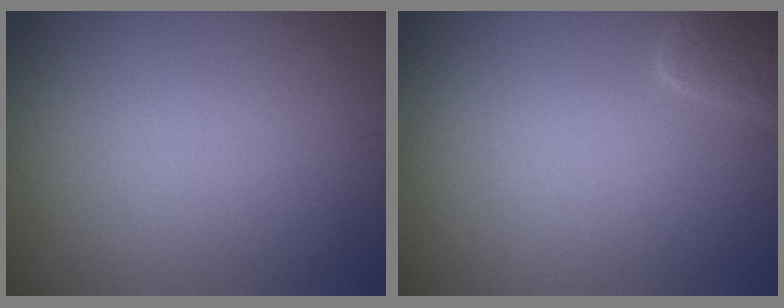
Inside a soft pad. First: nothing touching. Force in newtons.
{"total": 3.1, "press": 3.1, "slide": 0.3}